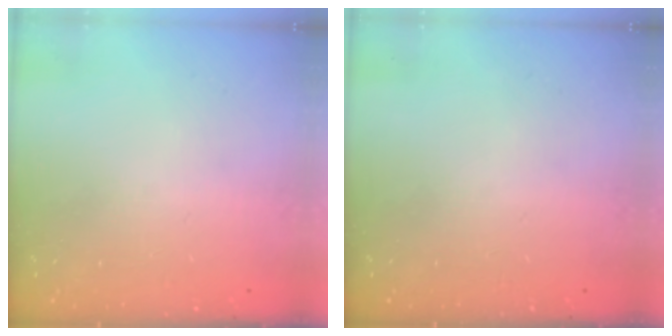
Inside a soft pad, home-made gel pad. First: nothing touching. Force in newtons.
{"total": 0.0}